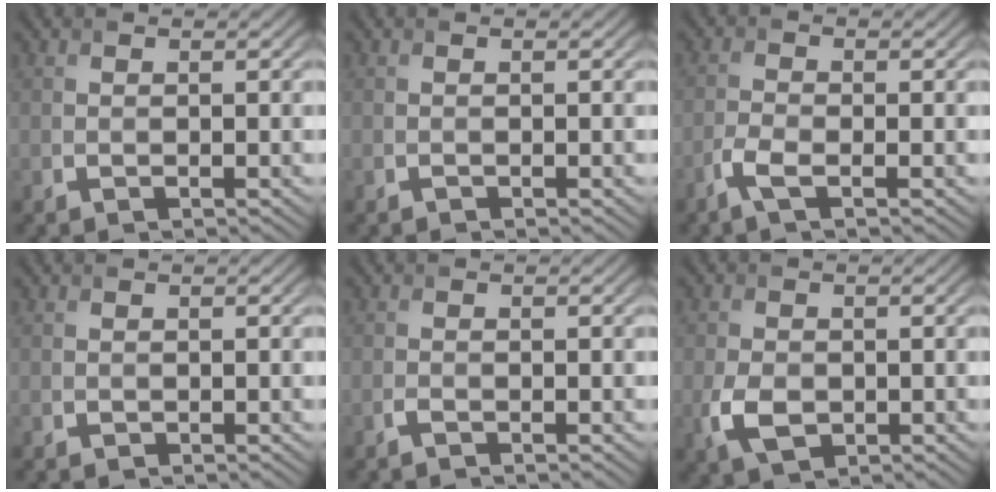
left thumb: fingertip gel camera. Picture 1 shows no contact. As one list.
[{"total": 0.0}, {"total": 2.7, "force": [-1.6, 0.7, 2.0], "torque": [-0.052, 0.000, -0.041]}, {"total": 0.0}, {"total": 0.7, "force": [-0.6, 0.1, 0.4], "torque": [-0.009, 0.001, -0.012]}, {"total": 4.0, "force": [-1.0, 2.8, 2.7], "torque": [-0.070, -0.013, -0.021]}]